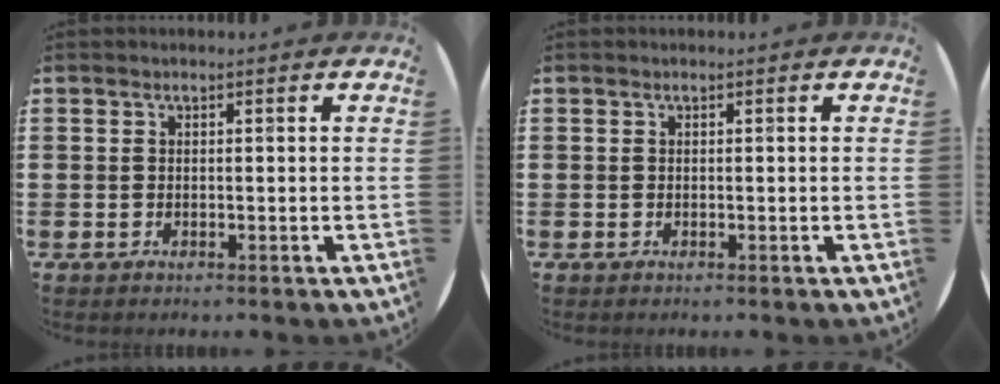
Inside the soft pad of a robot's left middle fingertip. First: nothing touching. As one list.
[{"total": 0.0}]